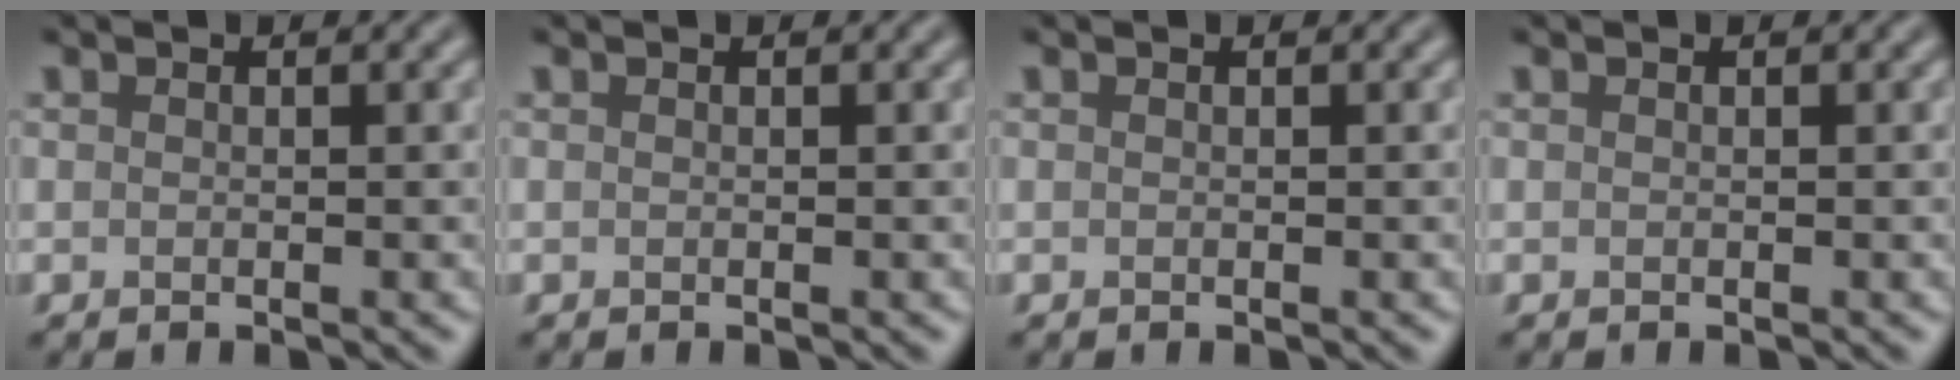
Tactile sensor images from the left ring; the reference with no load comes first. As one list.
[{"total": 0.0}, {"total": 0.0}, {"total": 0.0}]